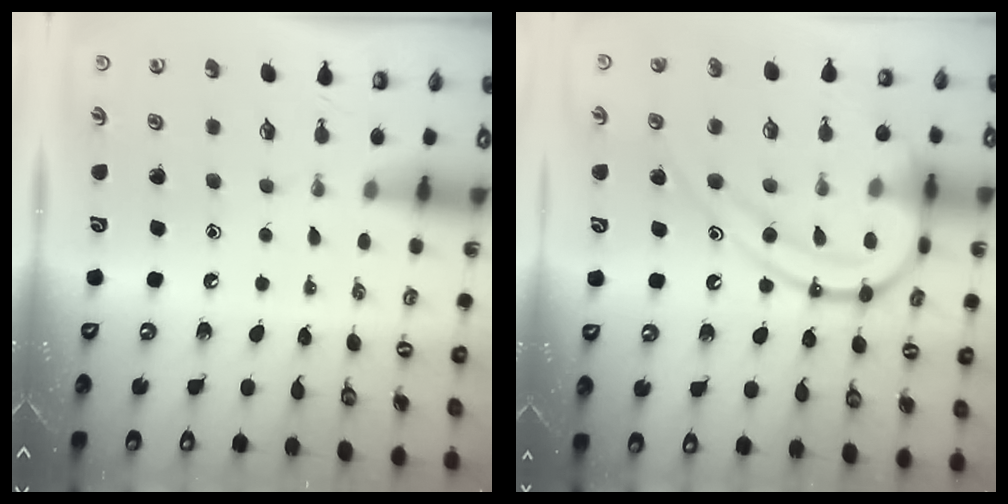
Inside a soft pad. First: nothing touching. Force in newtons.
{"total": 18.6, "press": 18.5, "slide": 1.5}